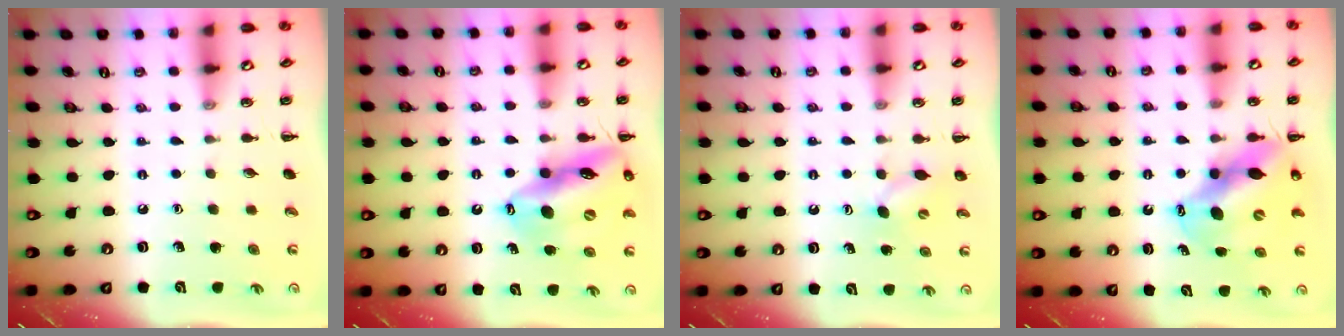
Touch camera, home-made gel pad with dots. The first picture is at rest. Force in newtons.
{"total": 17.5, "press": 17.1, "slide": 4.0}
{"total": 5.6, "press": 5.5, "slide": 1.3}
{"total": 12.8, "press": 12.4, "slide": 3.2}